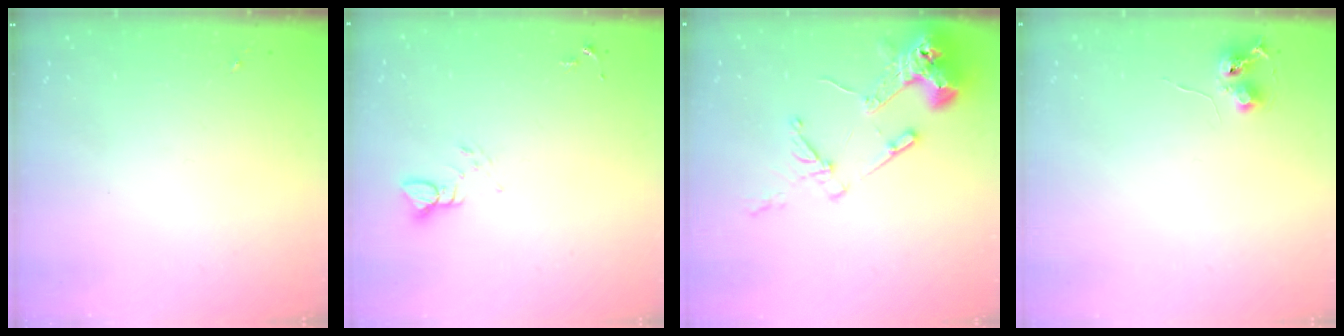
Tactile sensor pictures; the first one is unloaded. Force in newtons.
{"total": 3.9, "press": 3.9, "slide": 0.4}
{"total": 14.1, "press": 13.9, "slide": 2.0}
{"total": 6.4, "press": 6.3, "slide": 0.7}